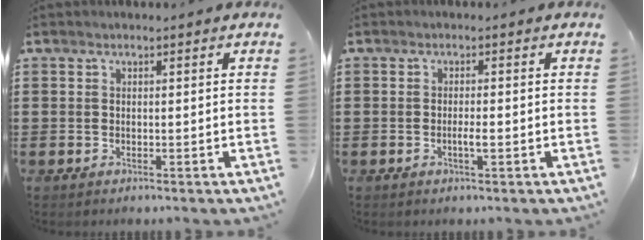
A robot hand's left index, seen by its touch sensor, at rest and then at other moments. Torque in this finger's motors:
{"motor_torque": [0.12, 0.02, 0.02, 0.03]}